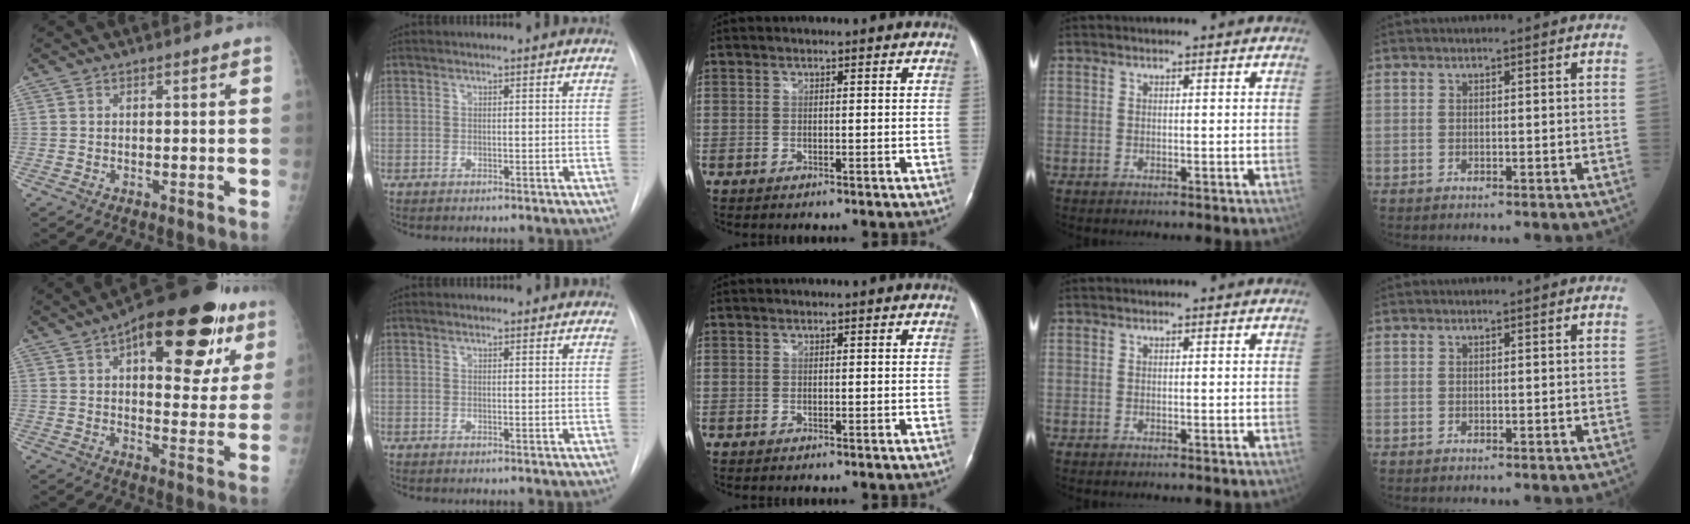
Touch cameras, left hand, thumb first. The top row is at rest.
{"thumb": {"total": 24.6, "force": [11.6, 10.6, 18.8], "torque": [-0.225, -0.008, 0.160]}, "index": {"total": 1.4, "force": [1.1, 0.8, 0.2], "torque": [-0.002, 0.003, 0.004]}}